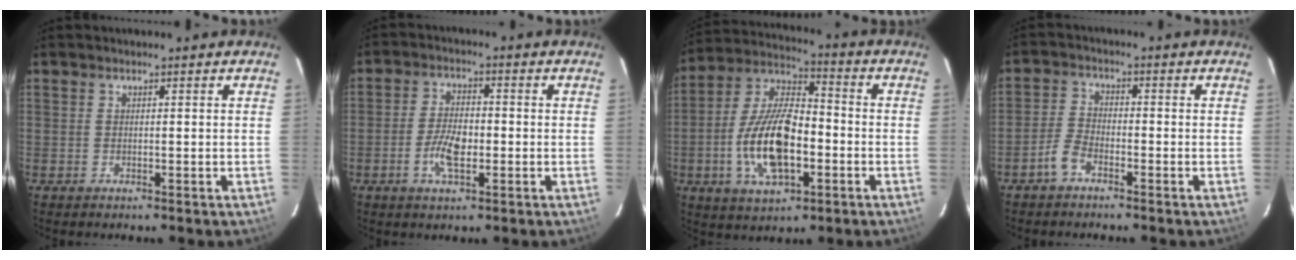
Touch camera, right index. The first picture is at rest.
{"total": 6.4, "force": [-2.0, 2.8, 5.4], "torque": [-0.112, 0.004, -0.039]}
{"total": 16.6, "force": [-4.4, 7.5, 14.1], "torque": [-0.287, 0.004, -0.080]}
{"total": 3.9, "force": [-2.8, 1.7, 2.1], "torque": [-0.057, 0.010, -0.059]}